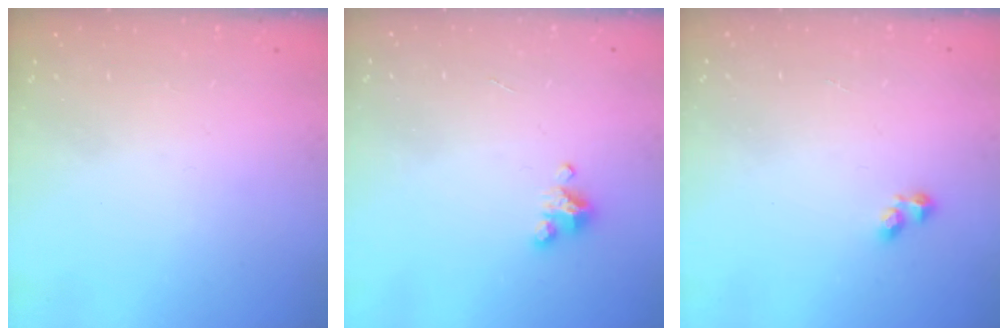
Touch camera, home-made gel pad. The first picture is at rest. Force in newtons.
{"total": 3.3, "press": 3.3, "slide": 0.3}
{"total": 2.4, "press": 2.3, "slide": 0.9}